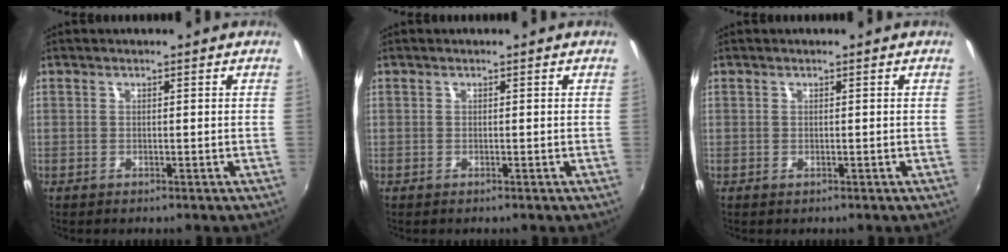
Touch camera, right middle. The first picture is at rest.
{"total": 0.0}
{"total": 0.0}